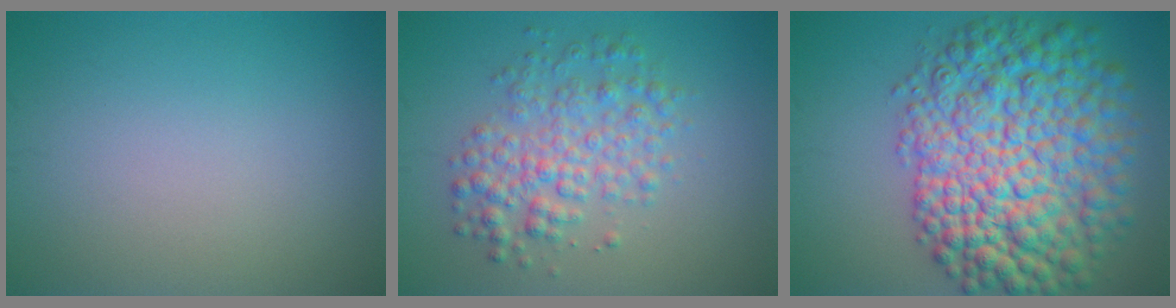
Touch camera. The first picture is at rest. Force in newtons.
{"total": 4.4, "press": 4.4, "slide": 0.0}
{"total": 12.8, "press": 12.8, "slide": 0.4}